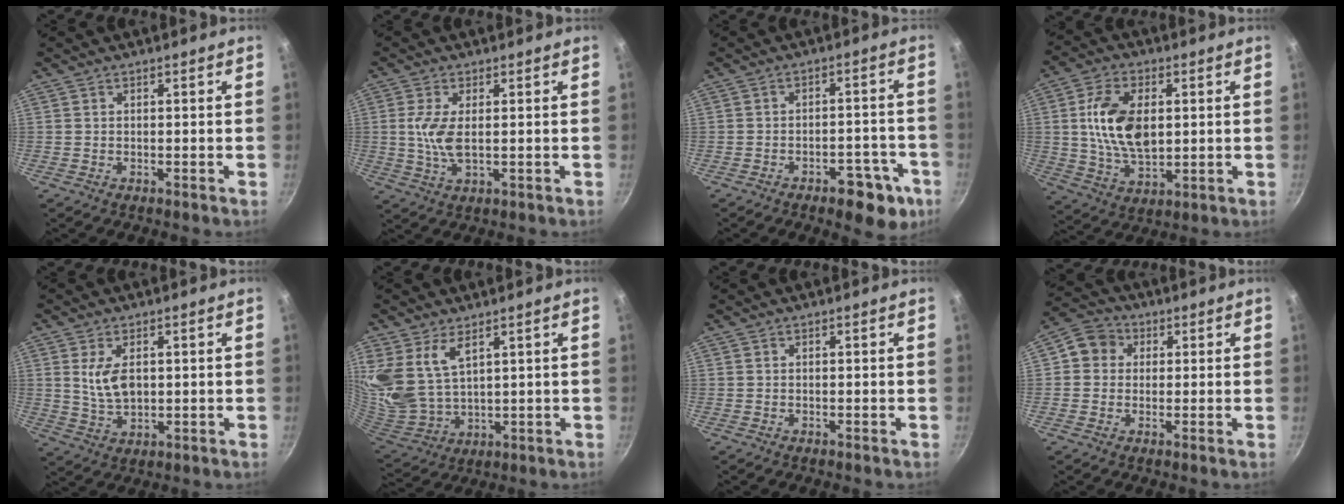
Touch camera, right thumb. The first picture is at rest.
{"total": 6.1, "force": [0.5, 2.5, 5.5], "torque": [-0.120, -0.004, 0.010]}
{"total": 10.2, "force": [-5.4, 5.0, 7.1], "torque": [-0.049, 0.039, -0.060]}
{"total": 13.6, "force": [1.8, 7.9, 10.8], "torque": [-0.183, -0.005, 0.036]}
{"total": 4.0, "force": [1.6, 1.5, 3.3], "torque": [-0.058, -0.021, 0.036]}
{"total": 12.3, "force": [6.2, 7.0, 7.9], "torque": [-0.157, -0.049, 0.141]}
{"total": 0.0}
{"total": 6.3, "force": [1.1, 5.8, 2.4], "torque": [-0.005, 0.011, 0.002]}